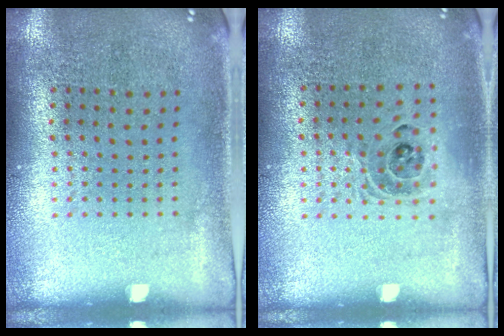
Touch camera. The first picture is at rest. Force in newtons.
{"total": 1.2, "press": 1.1, "slide": 0.6}